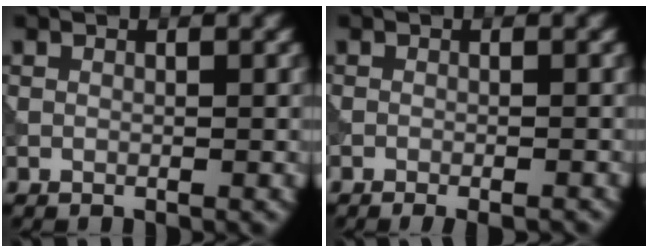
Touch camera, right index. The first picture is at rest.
{"total": 2.4, "force": [-1.8, 0.5, 1.5], "torque": [-0.016, 0.002, -0.022]}